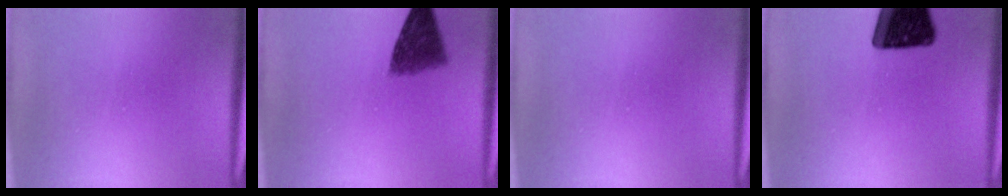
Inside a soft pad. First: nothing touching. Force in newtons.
{"total": 7.2}
{"total": 0.0}
{"total": 16.2}